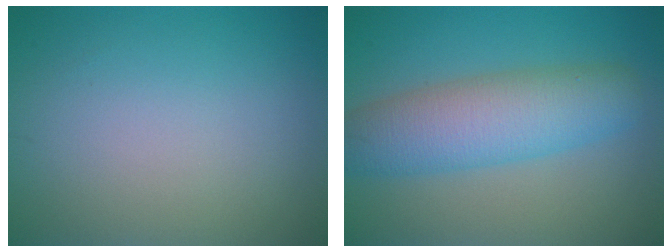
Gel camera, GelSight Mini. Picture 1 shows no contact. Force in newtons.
{"total": 6.7, "press": 6.7, "slide": 0.1}